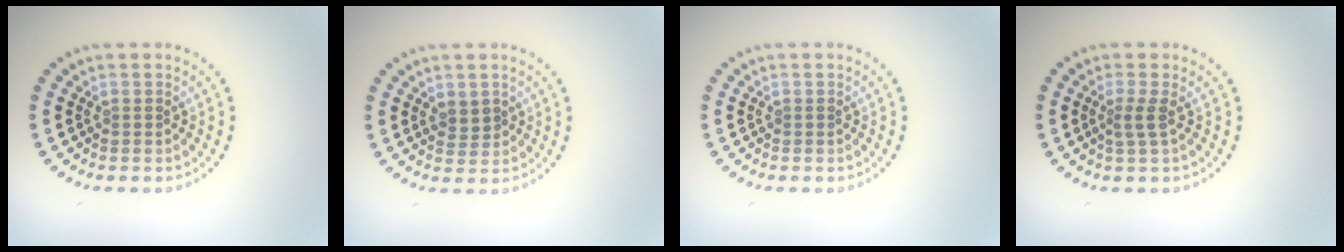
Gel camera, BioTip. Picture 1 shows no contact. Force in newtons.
{"total": 0.9, "press": 0.8, "slide": 0.4}
{"total": 0.0}
{"total": 1.6, "press": 1.0, "slide": 1.2}